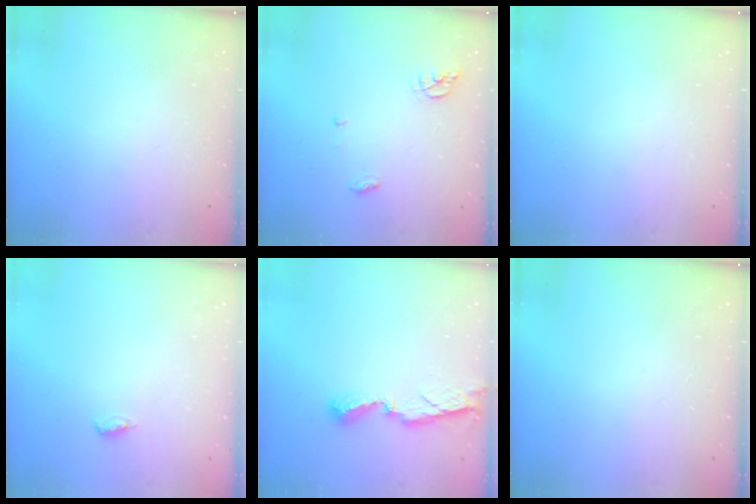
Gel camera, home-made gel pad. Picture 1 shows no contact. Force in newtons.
{"total": 5.2, "press": 5.2, "slide": 0.2}
{"total": 0.0}
{"total": 4.9, "press": 4.4, "slide": 2.0}
{"total": 7.8, "press": 7.8, "slide": 0.5}
{"total": 0.0}